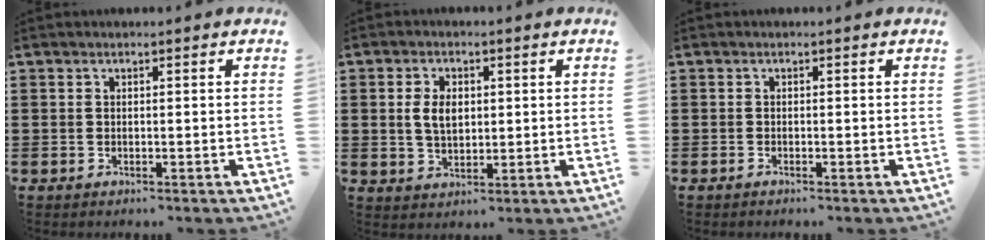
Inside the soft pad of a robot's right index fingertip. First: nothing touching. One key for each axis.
{"total": 4.3, "fx": 0.5, "fy": 2.7, "fz": 3.3, "tx": -0.070, "ty": 0.005, "tz": 0.004}
{"total": 0.5, "fx": -0.5, "fy": -0.2, "fz": 0.0, "tx": 0.001, "ty": -0.003, "tz": -0.010}